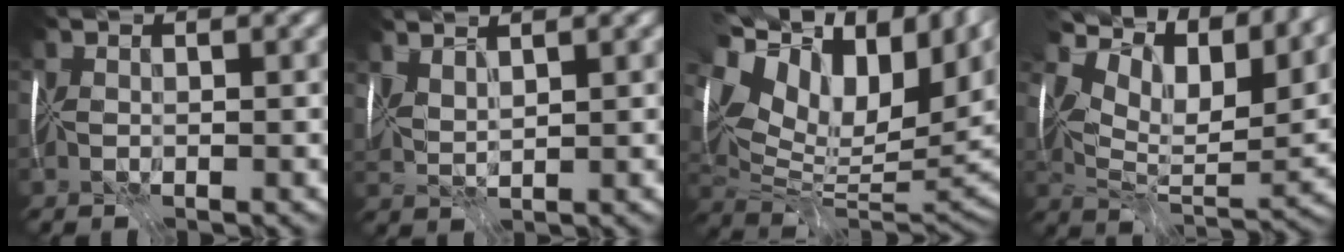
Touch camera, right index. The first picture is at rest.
{"total": 1.6, "force": [1.3, -0.6, 0.7], "torque": [-0.029, 0.000, 0.036]}
{"total": 17.0, "force": [5.6, 9.1, 13.2], "torque": [-0.247, -0.010, 0.146]}
{"total": 10.7, "force": [7.2, 4.1, 6.8], "torque": [-0.136, 0.015, 0.134]}